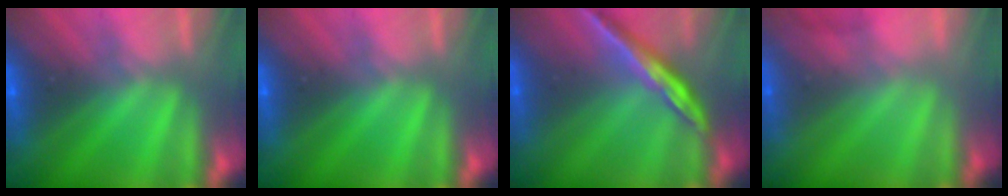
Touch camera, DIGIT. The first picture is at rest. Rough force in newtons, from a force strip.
{"total": 0.0}
{"total": 1.7}
{"total": 1.7}